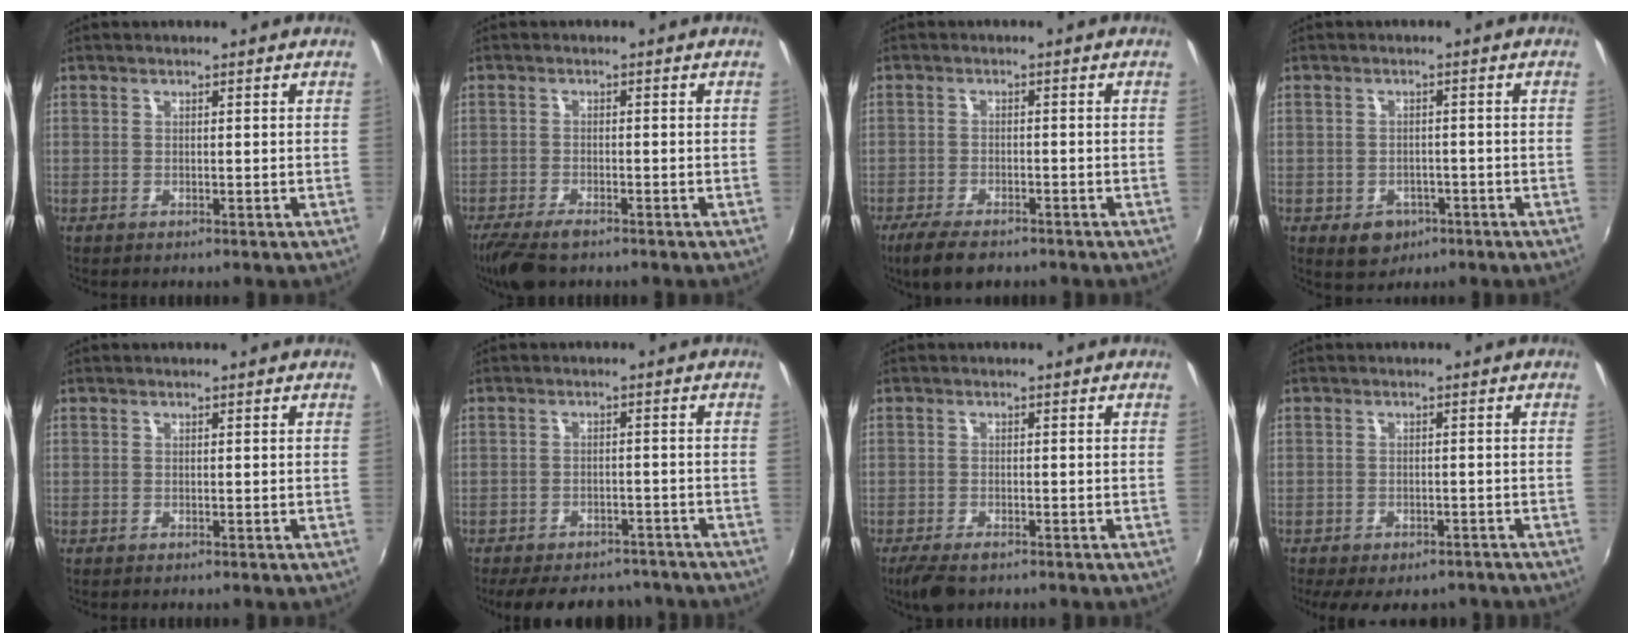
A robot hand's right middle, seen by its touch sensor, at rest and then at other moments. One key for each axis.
{"total": 7.4, "fx": -5.7, "fy": 2.1, "fz": 4.2, "tx": -0.104, "ty": -0.027, "tz": -0.105}
{"total": 7.0, "fx": -5.5, "fy": 2.2, "fz": 3.8, "tx": -0.097, "ty": -0.020, "tz": -0.096}
{"total": 5.1, "fx": -2.5, "fy": 4.0, "fz": 1.9, "tx": -0.046, "ty": -0.002, "tz": -0.026}
{"total": 0.0}
{"total": 13.3, "fx": -10.8, "fy": 5.9, "fz": 4.9, "tx": -0.114, "ty": 0.007, "tz": -0.140}
{"total": 5.0, "fx": -3.6, "fy": 1.6, "fz": 2.9, "tx": -0.073, "ty": -0.020, "tz": -0.065}
{"total": 7.9, "fx": -5.8, "fy": 3.9, "fz": 3.6, "tx": -0.080, "ty": -0.014, "tz": -0.076}